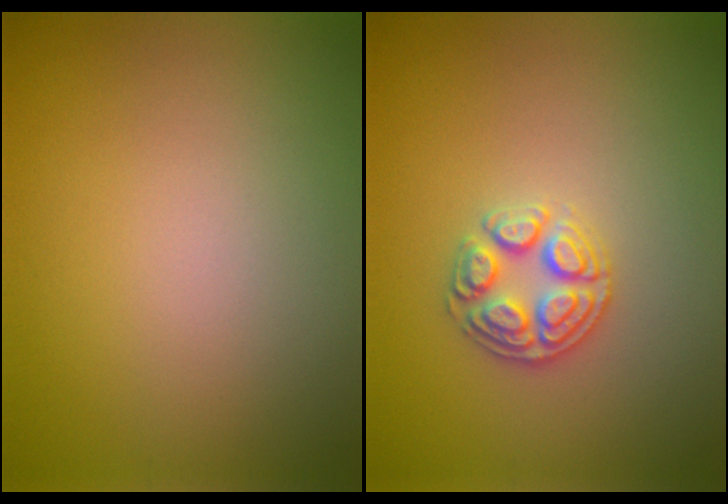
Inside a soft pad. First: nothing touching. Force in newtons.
{"total": 2.9, "press": 2.8, "slide": 0.7}